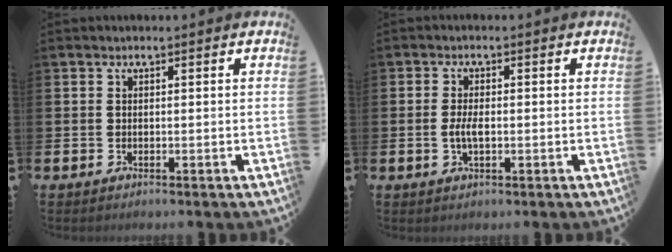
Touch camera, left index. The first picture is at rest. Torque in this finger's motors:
{"motor_torque": [0.61, 0.08, 0.07, 0.11]}